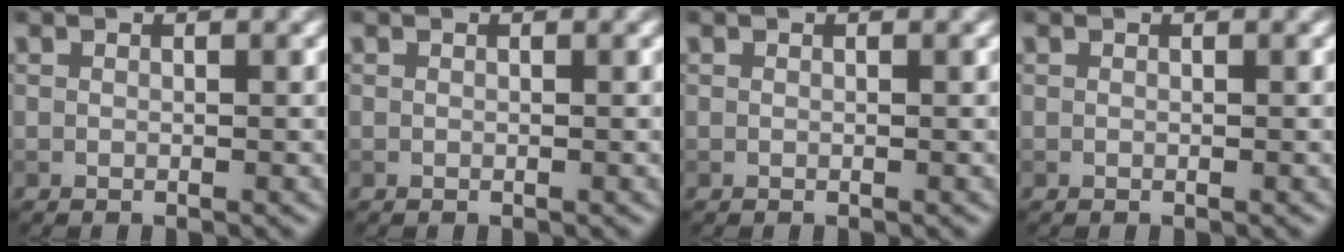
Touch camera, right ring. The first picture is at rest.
{"total": 0.0}
{"total": 0.0}
{"total": 0.0}